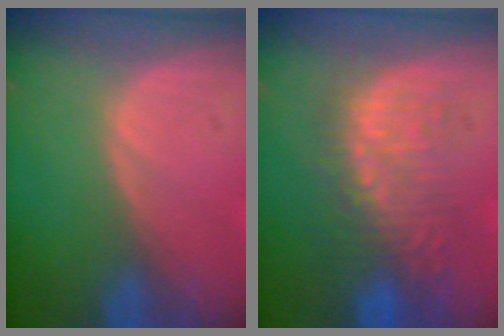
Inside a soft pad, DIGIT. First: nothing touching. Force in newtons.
{"total": 9.3, "press": 8.7, "slide": 3.4}